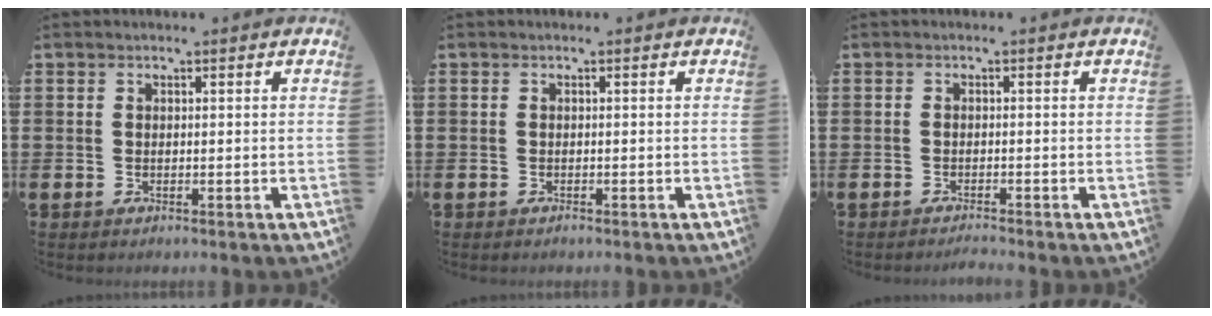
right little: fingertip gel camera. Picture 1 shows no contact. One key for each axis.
{"total": 0.0}
{"total": 0.8, "fx": -0.8, "fy": -0.1, "fz": 0.2, "tx": -0.004, "ty": -0.002, "tz": -0.016}